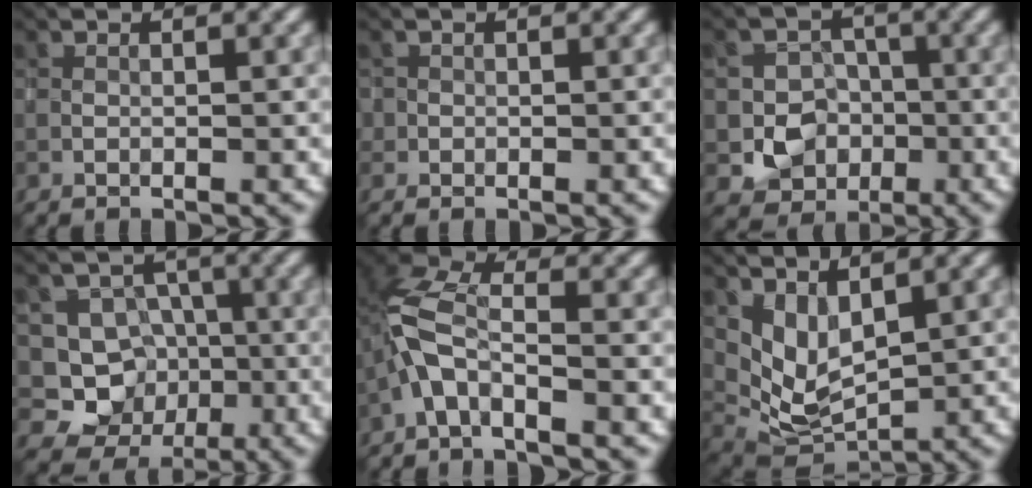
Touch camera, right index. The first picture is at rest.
{"total": 1.0, "force": [-0.4, 0.9, 0.0], "torque": [0.004, 0.000, -0.009]}
{"total": 6.1, "force": [-1.6, 5.6, 1.7], "torque": [-0.001, 0.000, -0.048]}
{"total": 7.3, "force": [-1.7, 7.0, 1.3], "torque": [-0.007, 0.009, -0.050]}
{"total": 4.1, "force": [-1.7, 1.5, 3.4], "torque": [-0.078, 0.010, -0.045]}
{"total": 4.4, "force": [2.6, 2.2, 2.7], "torque": [-0.061, -0.019, 0.060]}